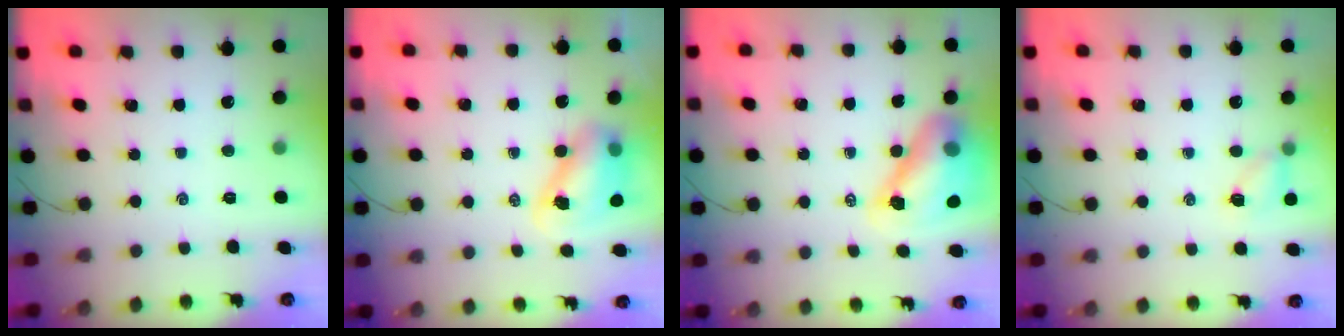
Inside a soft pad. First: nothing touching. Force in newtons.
{"total": 8.6, "press": 8.3, "slide": 1.9}
{"total": 13.5, "press": 13.0, "slide": 3.8}
{"total": 5.9, "press": 5.7, "slide": 1.6}